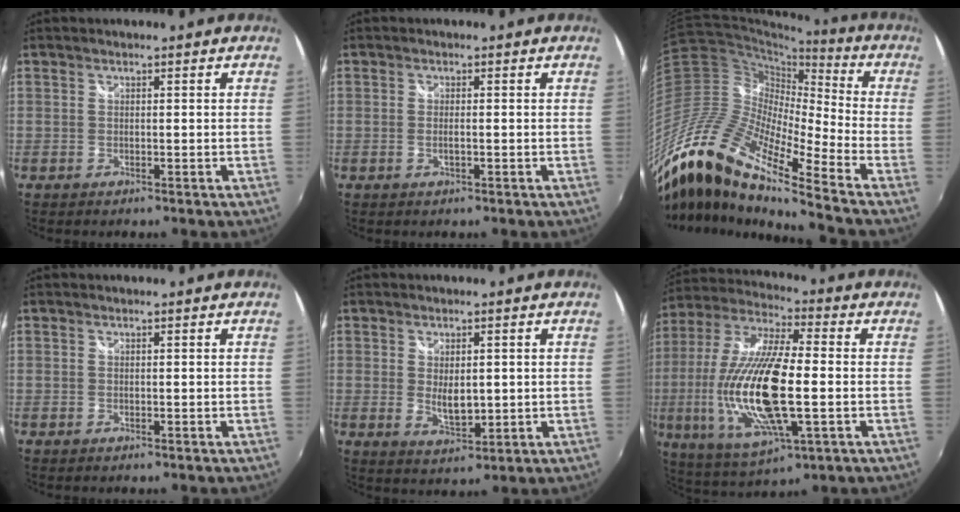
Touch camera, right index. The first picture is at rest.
{"total": 1.4, "force": [-0.2, 0.4, 1.4], "torque": [-0.026, -0.002, -0.004]}
{"total": 20.8, "force": [-15.1, 3.1, 14.0], "torque": [-0.235, -0.032, -0.307]}
{"total": 0.0}
{"total": 5.2, "force": [0.2, 2.7, 4.4], "torque": [-0.070, -0.011, 0.011]}
{"total": 22.3, "force": [-3.0, 7.3, 20.9], "torque": [-0.422, -0.023, -0.051]}